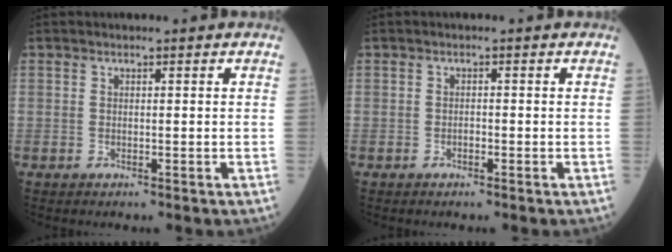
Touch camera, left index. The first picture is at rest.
{"total": 0.7, "force": [-0.6, 0.2, 0.4], "torque": [-0.004, -0.004, -0.014]}